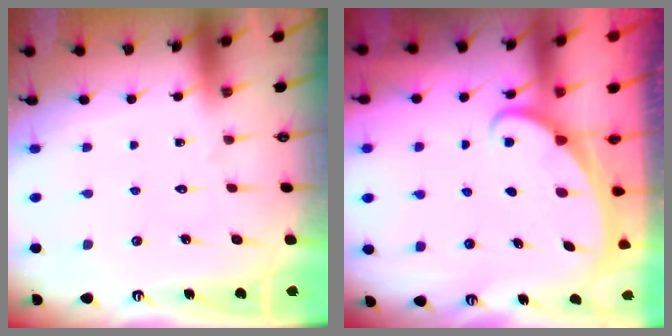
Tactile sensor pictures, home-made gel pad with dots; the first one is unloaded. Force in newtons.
{"total": 1.6, "press": 1.6, "slide": 0.1}